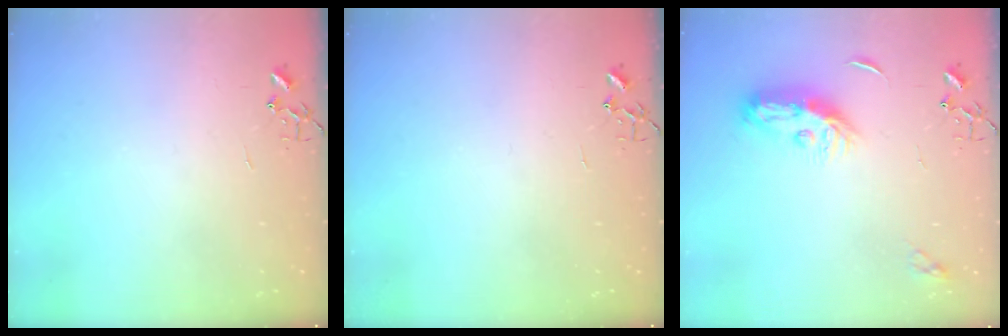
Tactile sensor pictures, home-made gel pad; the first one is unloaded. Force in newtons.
{"total": 0.0}
{"total": 10.6, "press": 10.6, "slide": 0.3}